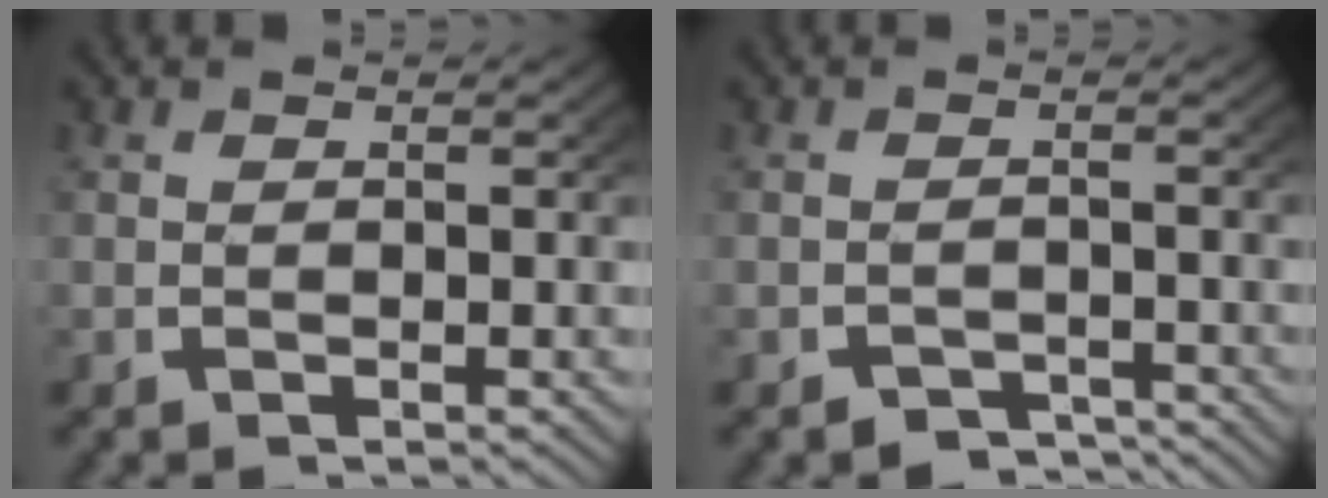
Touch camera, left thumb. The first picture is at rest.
{"total": 2.6, "force": [-2.4, 1.0, 0.6], "torque": [-0.003, -0.012, -0.039]}